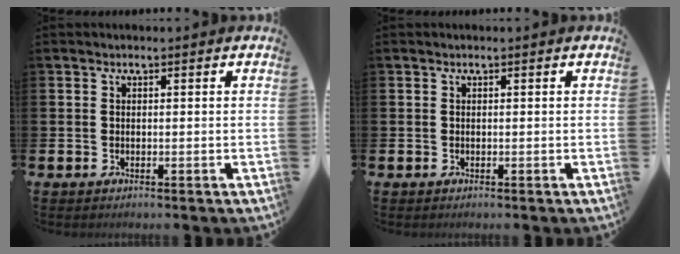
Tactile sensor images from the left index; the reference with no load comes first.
{"total": 0.0}